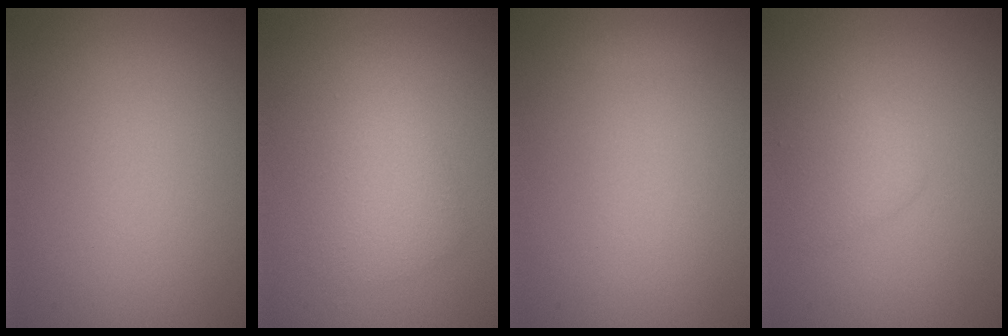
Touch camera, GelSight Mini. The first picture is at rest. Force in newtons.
{"total": 2.8, "press": 2.8, "slide": 0.2}
{"total": 0.7, "press": 0.7, "slide": 0.1}
{"total": 1.6, "press": 1.6, "slide": 0.2}